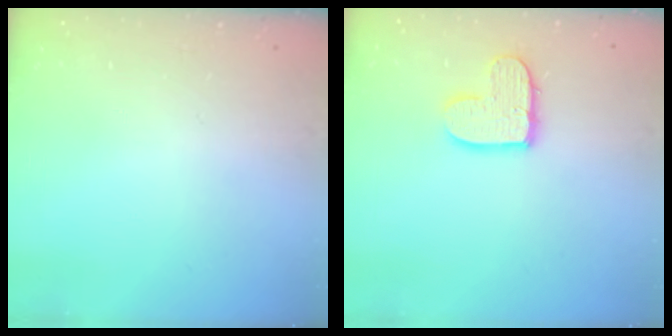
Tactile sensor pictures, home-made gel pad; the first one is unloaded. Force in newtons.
{"total": 10.1, "press": 10.1, "slide": 0.7}